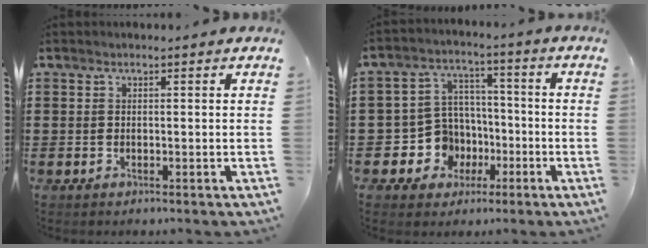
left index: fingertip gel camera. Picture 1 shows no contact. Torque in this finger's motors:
{"motor_torque": [0.58, 0.47, 0.17, 0.02]}